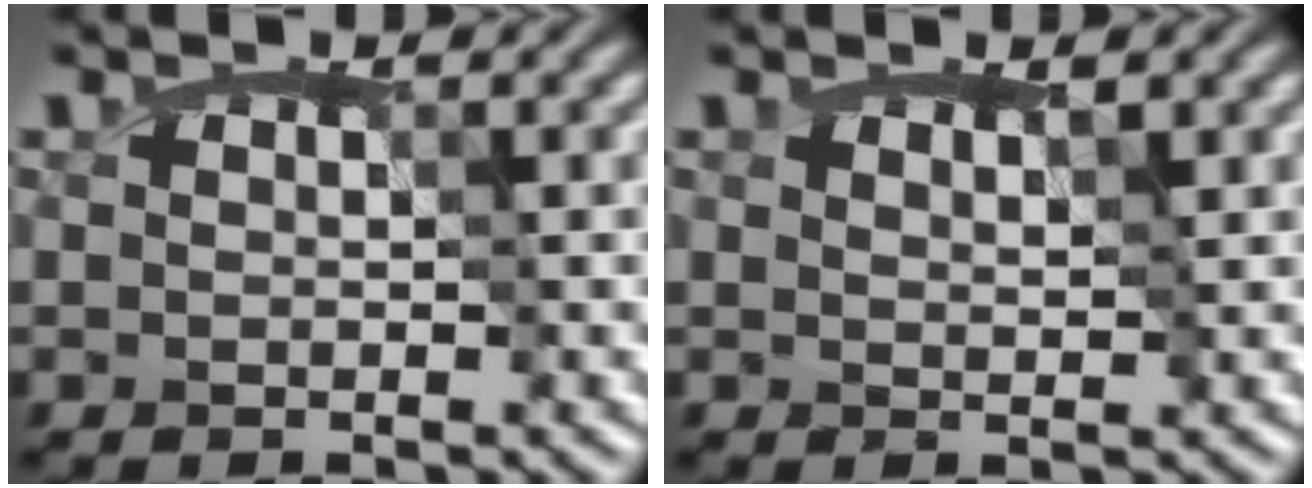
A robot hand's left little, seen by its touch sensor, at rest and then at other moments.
{"total": 1.0, "force": [0.6, 0.5, 0.6], "torque": [-0.011, 0.000, 0.006]}